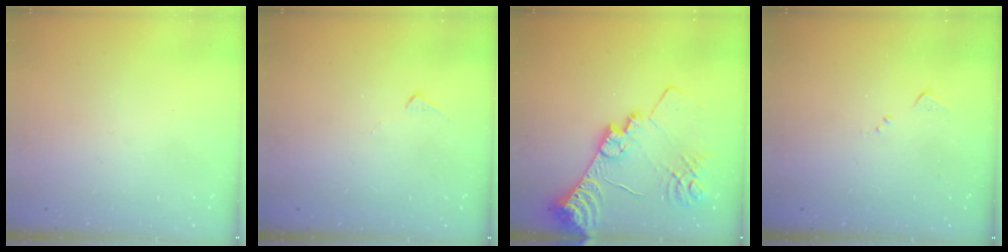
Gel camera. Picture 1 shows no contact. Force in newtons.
{"total": 5.0, "press": 5.0, "slide": 0.4}
{"total": 16.2, "press": 16.1, "slide": 1.7}
{"total": 4.9, "press": 4.8, "slide": 0.7}